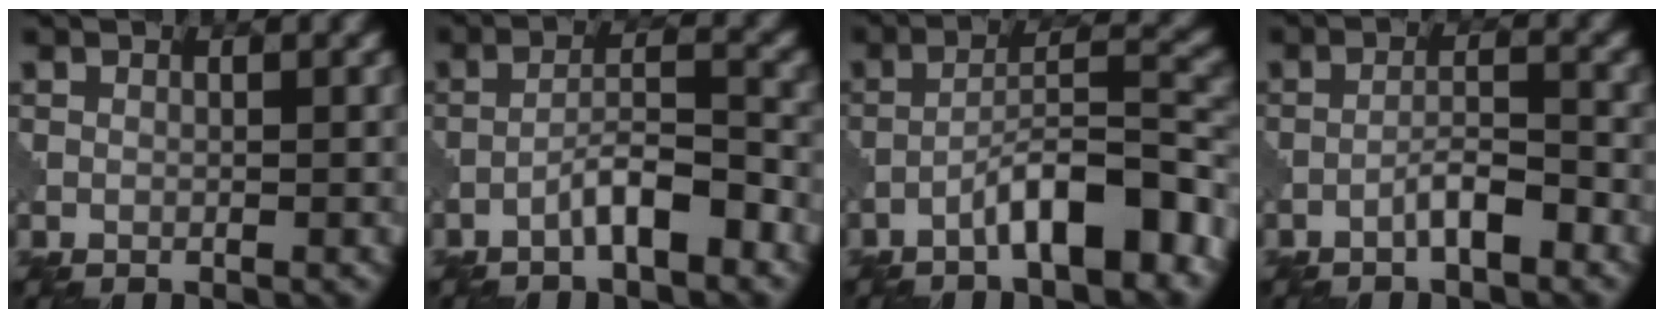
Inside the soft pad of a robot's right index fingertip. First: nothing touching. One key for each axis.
{"total": 4.2, "fx": -2.6, "fy": 0.8, "fz": 3.2, "tx": -0.057, "ty": 0.016, "tz": -0.053}
{"total": 7.3, "fx": -4.4, "fy": 1.5, "fz": 5.6, "tx": -0.090, "ty": 0.020, "tz": -0.075}
{"total": 2.9, "fx": -1.8, "fy": 0.5, "fz": 2.2, "tx": -0.038, "ty": 0.012, "tz": -0.036}